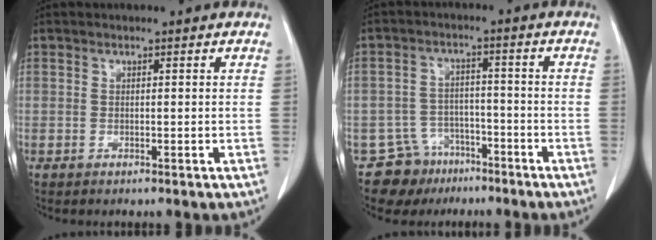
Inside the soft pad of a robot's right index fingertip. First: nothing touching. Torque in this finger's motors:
{"motor_torque": [-0.28, -0.18, -0.44, -0.16]}